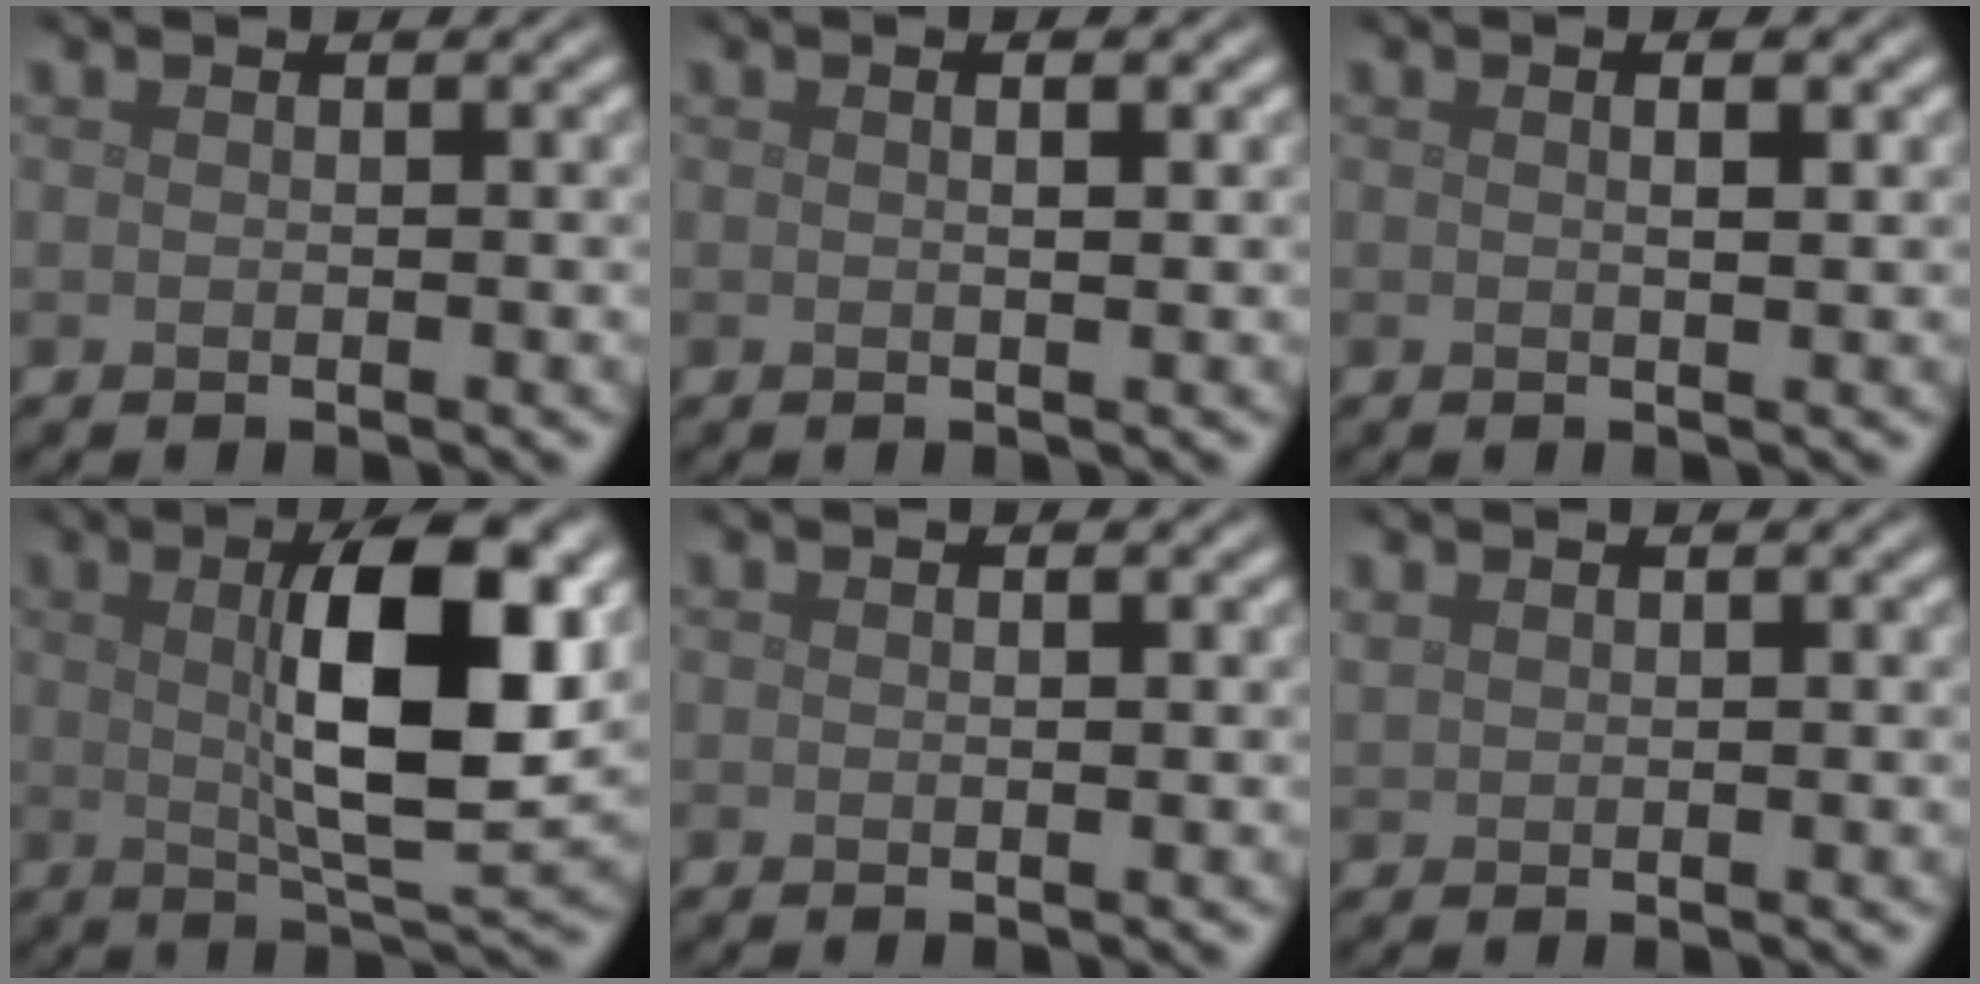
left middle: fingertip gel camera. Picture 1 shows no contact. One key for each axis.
{"total": 1.1, "fx": 0.3, "fy": 0.2, "fz": 1.0, "tx": -0.014, "ty": 0.000, "tz": 0.002}
{"total": 1.5, "fx": 0.5, "fy": 0.4, "fz": 1.4, "tx": -0.014, "ty": -0.002, "tz": 0.002}
{"total": 10.4, "fx": 1.9, "fy": 3.0, "fz": 9.8, "tx": -0.146, "ty": 0.001, "tz": 0.034}
{"total": 0.0}
{"total": 0.7, "fx": 0.6, "fy": 0.2, "fz": 0.2, "tx": -0.008, "ty": 0.001, "tz": 0.017}